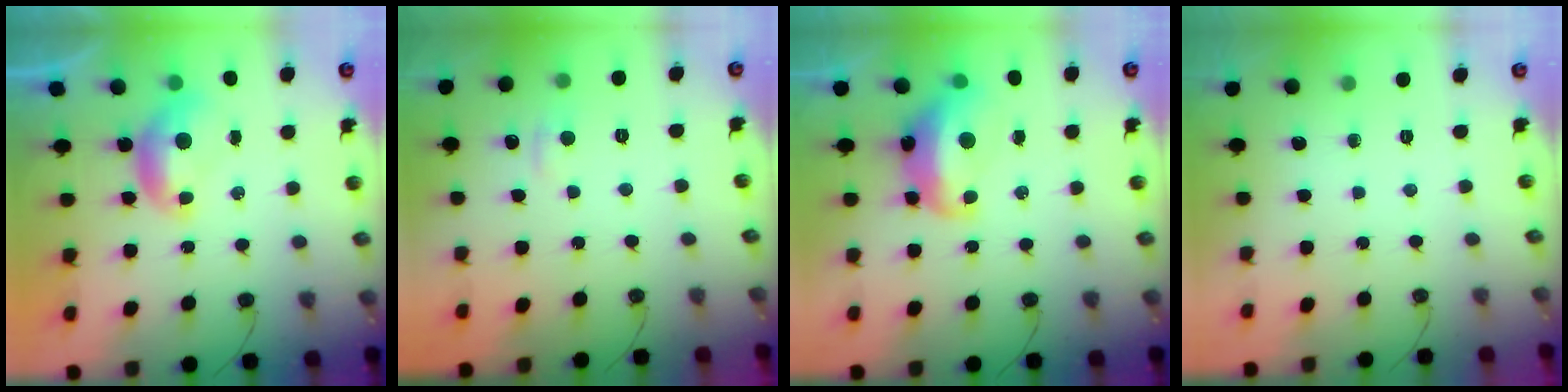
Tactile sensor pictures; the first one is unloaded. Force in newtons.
{"total": 1.2, "press": 0.9, "slide": 0.8}
{"total": 7.1, "press": 7.0, "slide": 1.3}
{"total": 0.0}